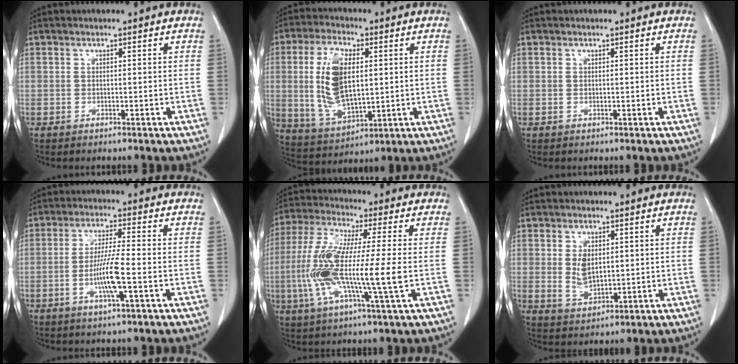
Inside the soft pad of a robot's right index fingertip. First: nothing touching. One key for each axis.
{"total": 12.8, "fx": 1.4, "fy": 5.7, "fz": 11.3, "tx": -0.243, "ty": 0.004, "tz": 0.034}
{"total": 0.0}
{"total": 7.3, "fx": -2.2, "fy": 0.2, "fz": 7.0, "tx": -0.136, "ty": -0.003, "tz": -0.040}
{"total": 15.2, "fx": -2.2, "fy": 0.9, "fz": 15.1, "tx": -0.308, "ty": -0.012, "tz": -0.048}
{"total": 5.1, "fx": 0.7, "fy": 3.1, "fz": 4.1, "tx": -0.081, "ty": 0.003, "tz": 0.025}